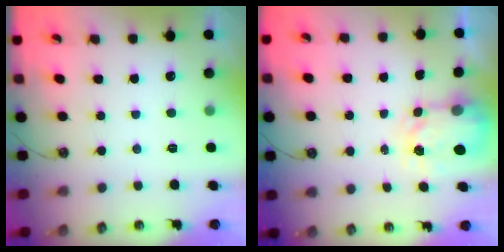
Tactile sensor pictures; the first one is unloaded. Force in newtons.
{"total": 4.0, "press": 3.9, "slide": 0.5}